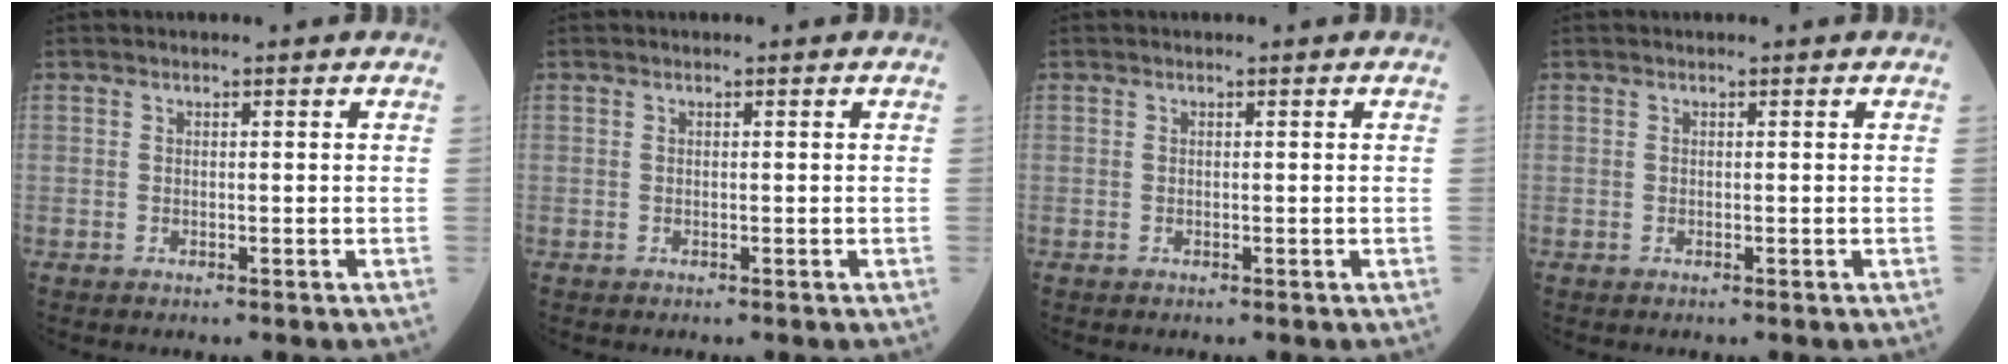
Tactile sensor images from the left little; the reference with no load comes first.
{"total": 0.0}
{"total": 0.0}
{"total": 0.0}